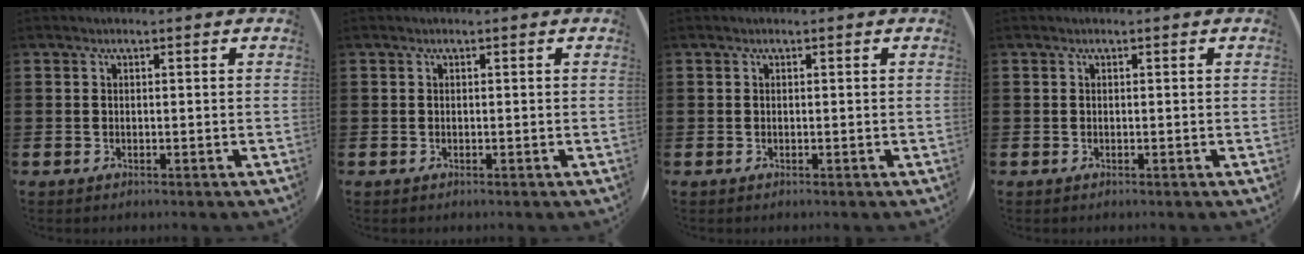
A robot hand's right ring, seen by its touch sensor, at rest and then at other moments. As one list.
[{"total": 0.0}, {"total": 0.0}, {"total": 0.0}]